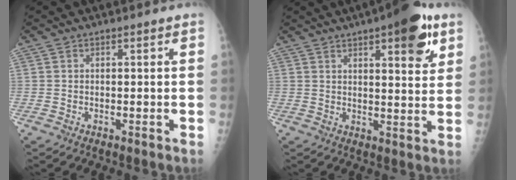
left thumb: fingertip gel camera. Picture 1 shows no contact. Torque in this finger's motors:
{"motor_torque": [1.40, 1.15, 0.90, -1.03, 0.23]}